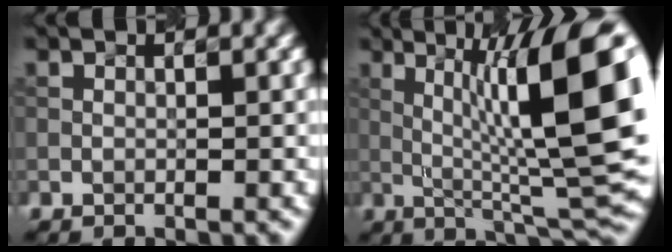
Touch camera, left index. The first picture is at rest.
{"total": 13.7, "force": [2.1, 2.9, 13.2], "torque": [-0.192, 0.015, 0.044]}